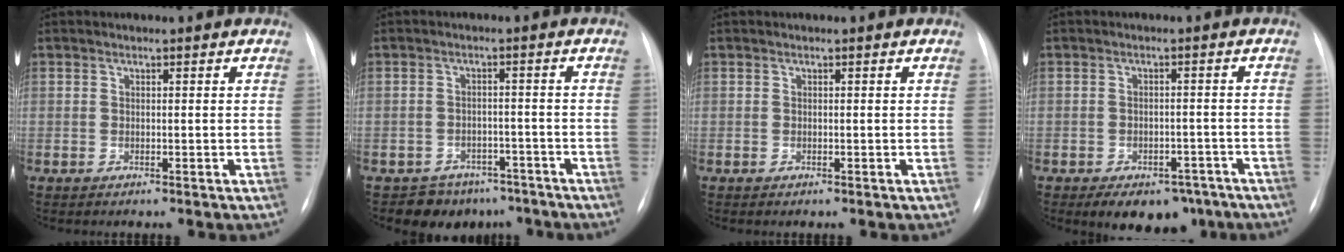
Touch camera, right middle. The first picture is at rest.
{"total": 6.7, "force": [-5.2, 4.2, 0.1], "torque": [0.017, 0.023, -0.069]}
{"total": 0.0}
{"total": 9.3, "force": [-6.4, 5.4, 4.0], "torque": [-0.039, 0.019, -0.084]}